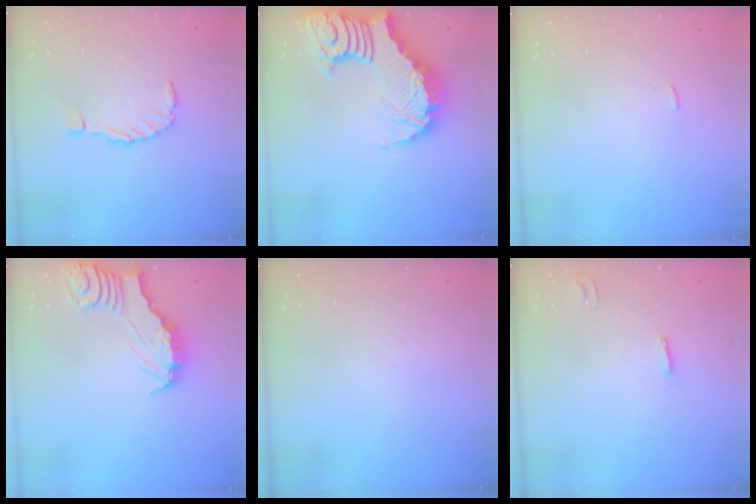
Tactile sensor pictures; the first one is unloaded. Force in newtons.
{"total": 12.6, "press": 12.5, "slide": 1.6}
{"total": 2.3, "press": 2.3, "slide": 0.2}
{"total": 2.7, "press": 2.7, "slide": 0.1}
{"total": 0.0}
{"total": 1.8, "press": 1.8, "slide": 0.2}